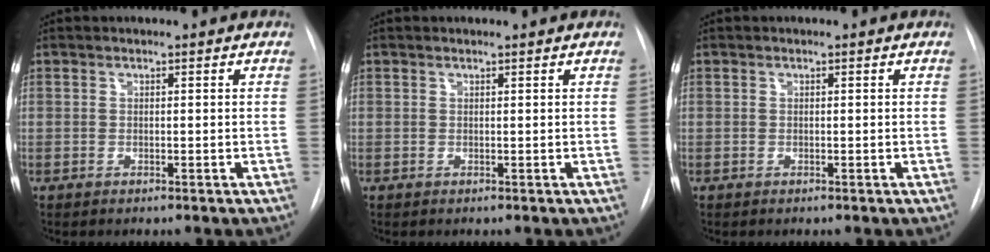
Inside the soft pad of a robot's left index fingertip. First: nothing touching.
{"total": 0.7, "force": [0.7, -0.1, 0.1], "torque": [-0.006, 0.006, 0.013]}
{"total": 0.0}